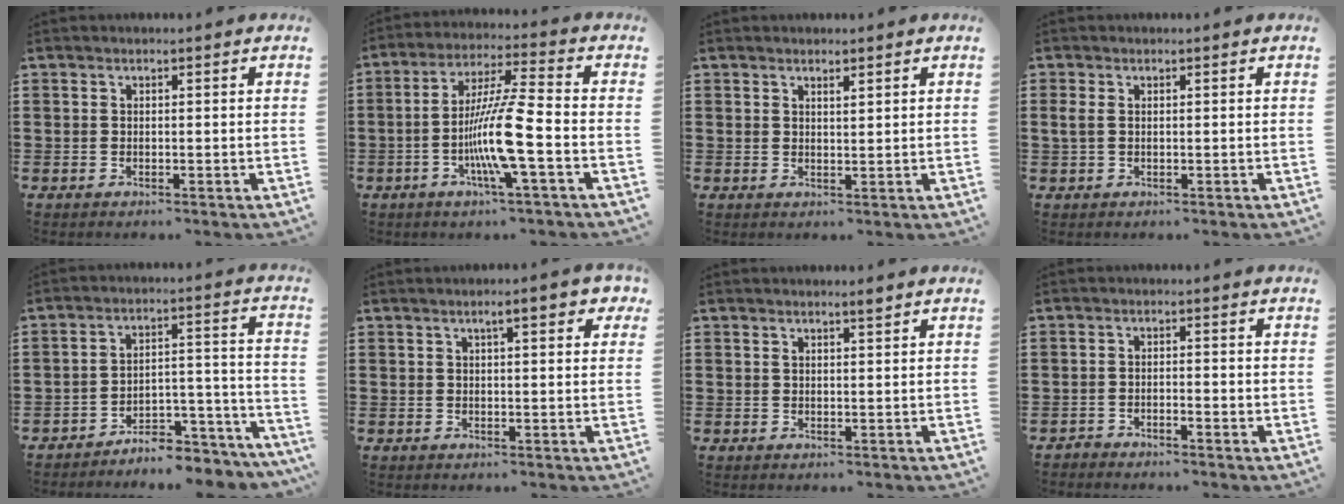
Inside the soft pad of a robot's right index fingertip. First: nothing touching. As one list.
[{"total": 10.9, "force": [-3.3, 0.4, 10.4], "torque": [-0.210, -0.013, -0.069]}, {"total": 1.2, "force": [1.1, 0.2, 0.4], "torque": [-0.008, 0.001, 0.020]}, {"total": 1.6, "force": [0.2, 0.8, 1.3], "torque": [-0.044, -0.001, -0.003]}, {"total": 5.4, "force": [-5.3, 0.7, 0.7], "torque": [-0.012, 0.012, -0.107]}, {"total": 3.8, "force": [2.0, 0.7, 3.1], "torque": [-0.049, 0.002, 0.027]}, {"total": 1.5, "force": [1.2, 0.2, 0.9], "torque": [-0.011, -0.002, 0.018]}, {"total": 1.5, "force": [-1.4, 0.0, 0.5], "torque": [-0.011, 0.000, -0.028]}]